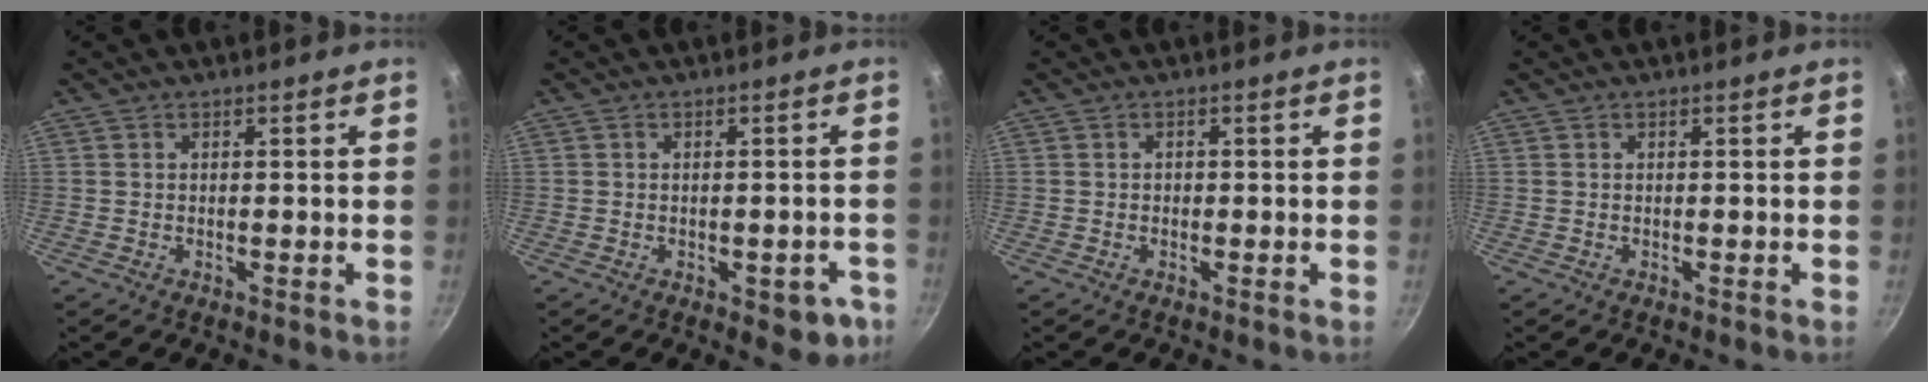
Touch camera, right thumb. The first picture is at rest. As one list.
[{"total": 6.0, "force": [-2.4, 3.3, 4.4], "torque": [-0.022, 0.018, -0.023]}, {"total": 0.5, "force": [-0.2, 0.5, 0.1], "torque": [0.002, 0.002, -0.003]}, {"total": 0.0}]